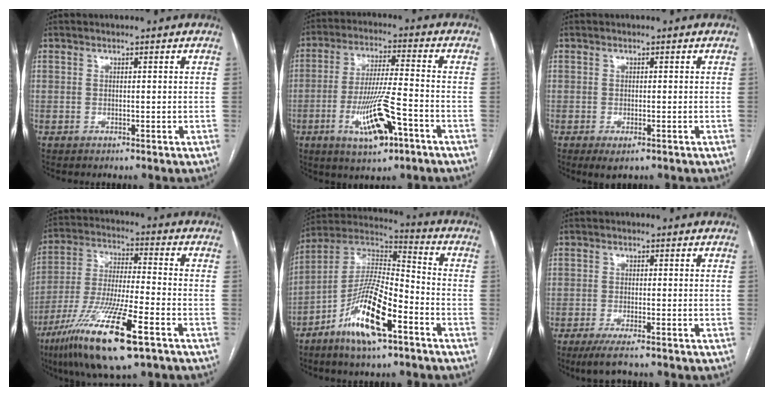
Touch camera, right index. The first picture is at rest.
{"total": 11.5, "force": [-4.9, 1.8, 10.3], "torque": [-0.198, -0.009, -0.083]}
{"total": 2.4, "force": [-1.3, 0.6, 1.9], "torque": [-0.028, -0.005, -0.017]}
{"total": 17.8, "force": [-9.7, 1.8, 14.8], "torque": [-0.302, -0.043, -0.176]}
{"total": 15.3, "force": [-7.5, 3.2, 12.9], "torque": [-0.250, -0.003, -0.136]}
{"total": 5.1, "force": [-3.8, 0.0, 3.3], "torque": [-0.055, -0.012, -0.062]}